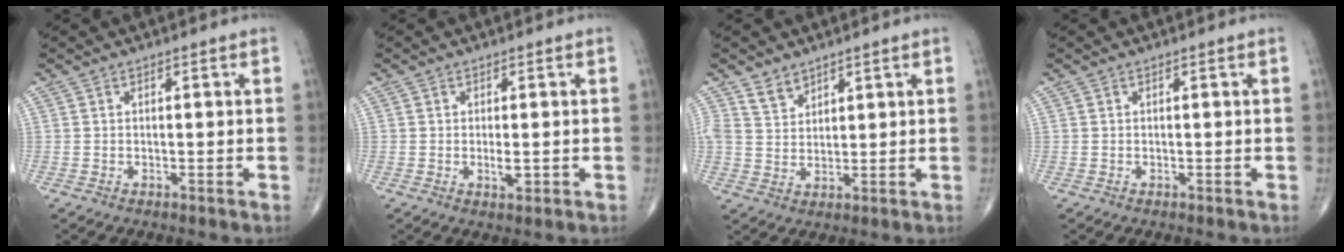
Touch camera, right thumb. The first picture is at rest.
{"total": 2.3, "force": [-0.3, 0.8, 2.1], "torque": [-0.038, -0.005, -0.004]}
{"total": 3.9, "force": [3.1, 2.2, 0.9], "torque": [0.004, -0.025, 0.061]}
{"total": 0.0}